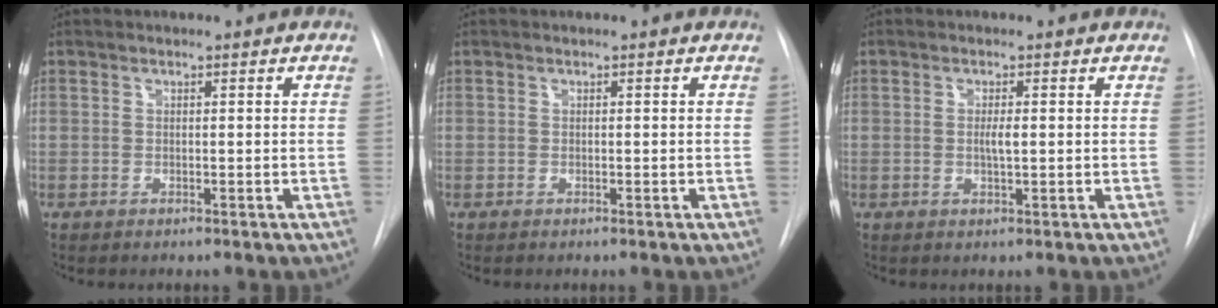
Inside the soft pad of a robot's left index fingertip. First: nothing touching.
{"total": 0.0}
{"total": 1.7, "force": [-0.8, 0.2, 1.4], "torque": [-0.026, -0.005, -0.015]}